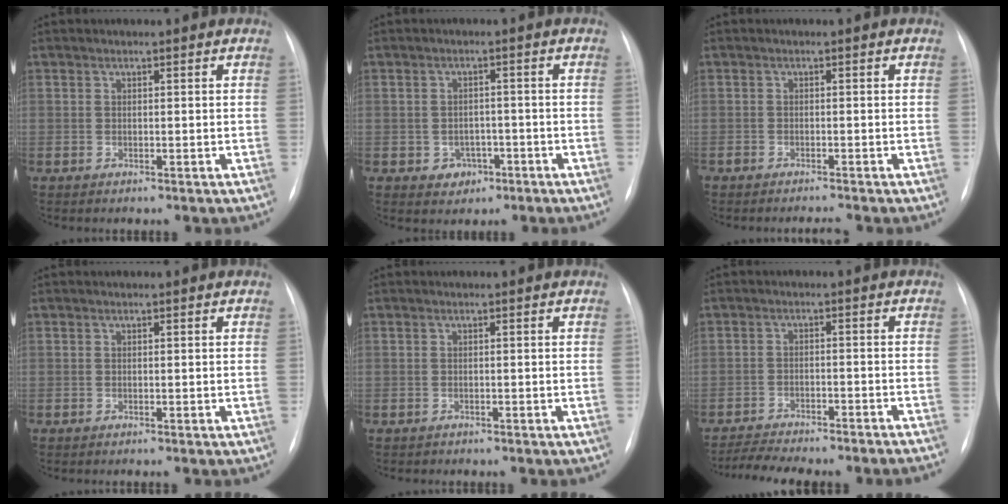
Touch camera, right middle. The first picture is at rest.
{"total": 3.4, "force": [-1.5, 2.8, 1.1], "torque": [-0.007, 0.011, -0.013]}
{"total": 1.3, "force": [-1.3, -0.1, 0.2], "torque": [-0.004, -0.007, -0.019]}
{"total": 0.0}
{"total": 0.6, "force": [-0.5, 0.3, 0.0], "torque": [-0.007, 0.001, -0.009]}
{"total": 9.3, "force": [-8.8, -0.5, 3.0], "torque": [-0.026, 0.007, -0.131]}